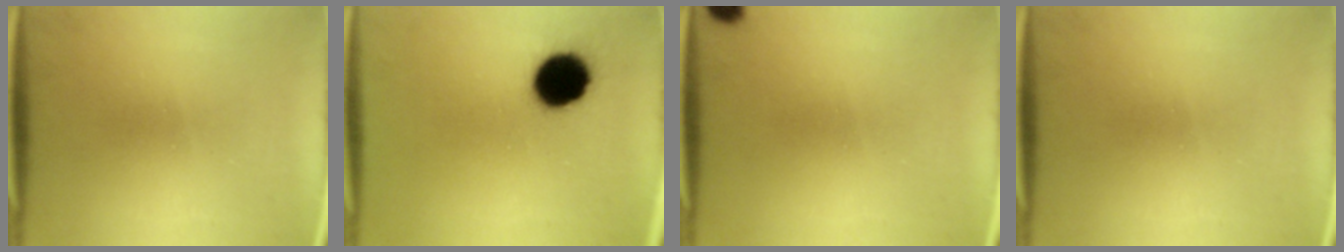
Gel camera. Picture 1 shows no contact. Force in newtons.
{"total": 11.5}
{"total": 2.5}
{"total": 0.0}